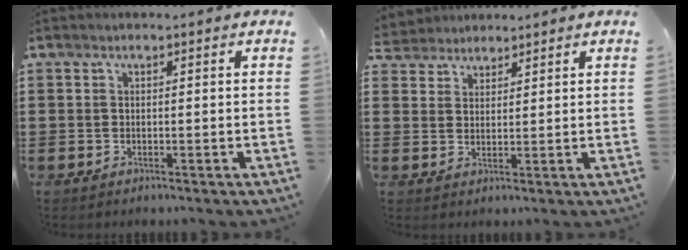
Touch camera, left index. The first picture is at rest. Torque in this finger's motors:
{"motor_torque": [0.10, -0.07, -0.01, -0.02]}